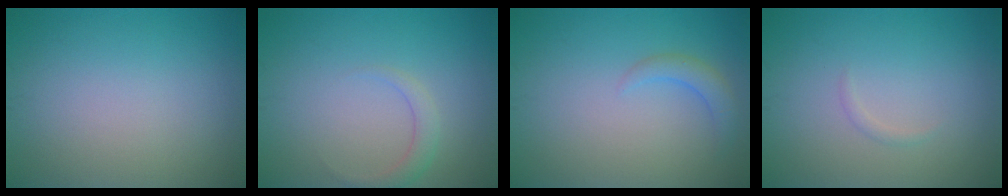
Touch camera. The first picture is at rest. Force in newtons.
{"total": 1.6, "press": 1.6, "slide": 0.1}
{"total": 1.8, "press": 1.8, "slide": 0.3}
{"total": 0.6, "press": 0.6, "slide": 0.0}